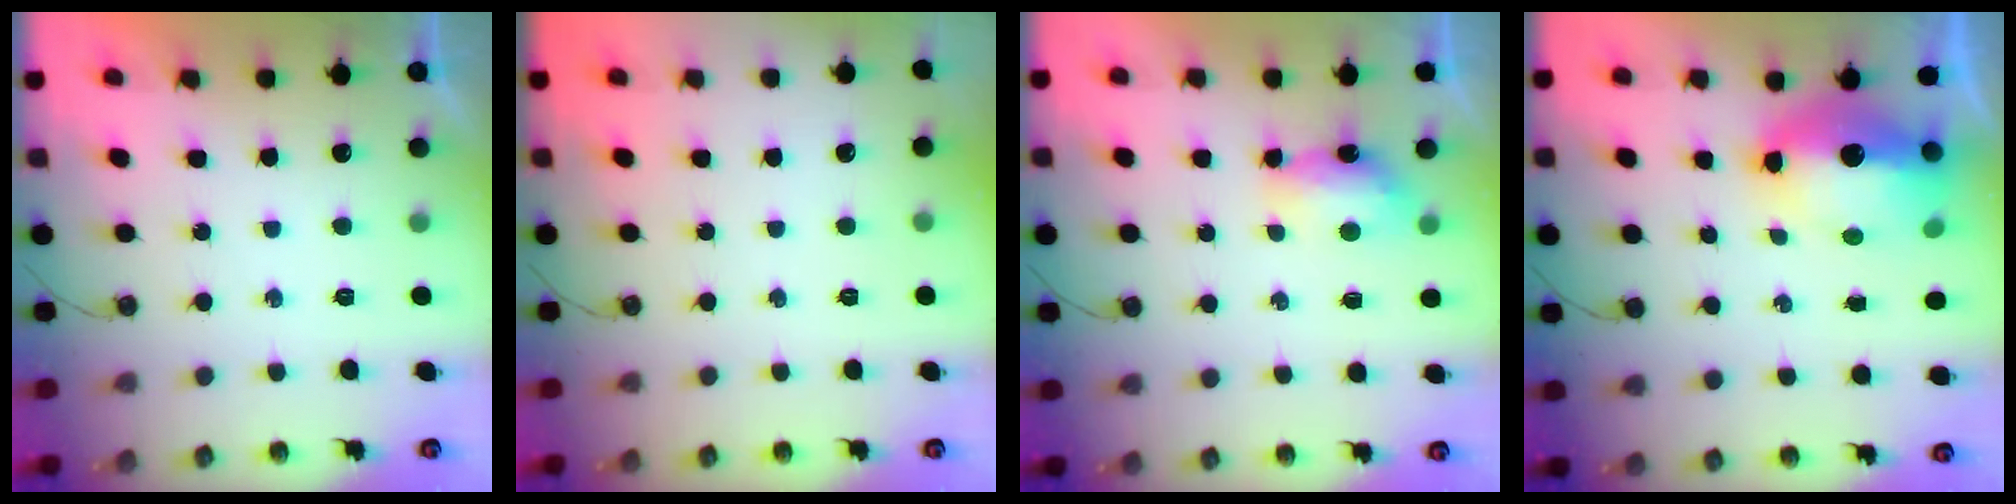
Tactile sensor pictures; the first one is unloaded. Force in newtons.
{"total": 0.0}
{"total": 6.0, "press": 5.9, "slide": 0.7}
{"total": 14.9, "press": 14.8, "slide": 1.8}